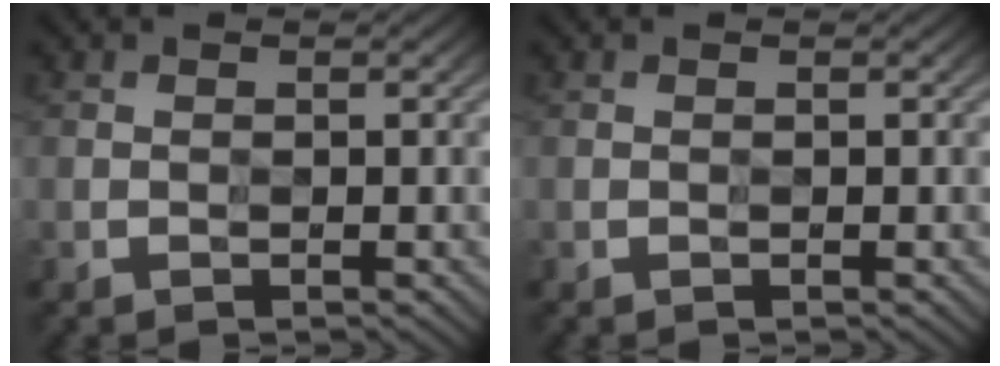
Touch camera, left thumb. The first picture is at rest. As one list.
[{"total": 0.0}]